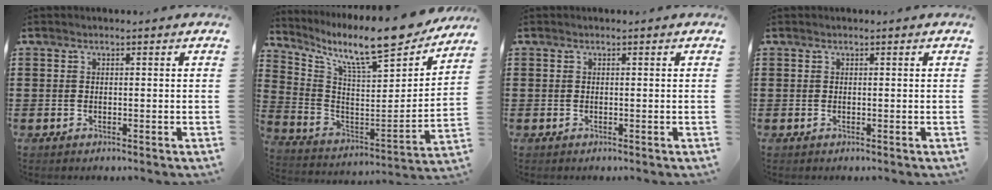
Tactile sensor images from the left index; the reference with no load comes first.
{"total": 12.2, "force": [10.2, 1.5, 6.6], "torque": [-0.127, -0.088, 0.163]}
{"total": 0.0}
{"total": 0.0}